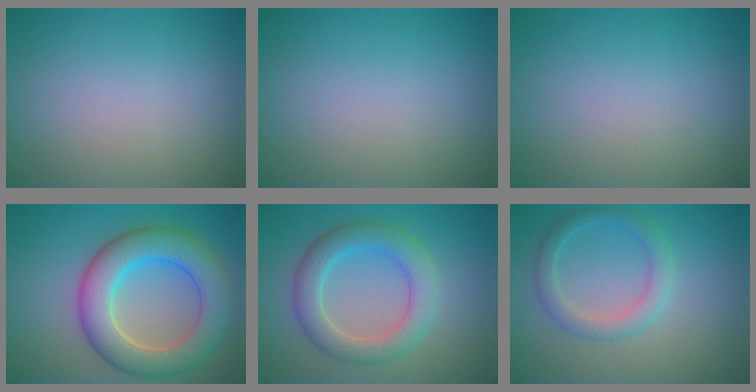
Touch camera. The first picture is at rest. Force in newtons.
{"total": 0.0}
{"total": 0.0}
{"total": 8.2, "press": 8.2, "slide": 0.3}
{"total": 4.9, "press": 4.9, "slide": 0.2}
{"total": 2.7, "press": 2.7, "slide": 0.1}